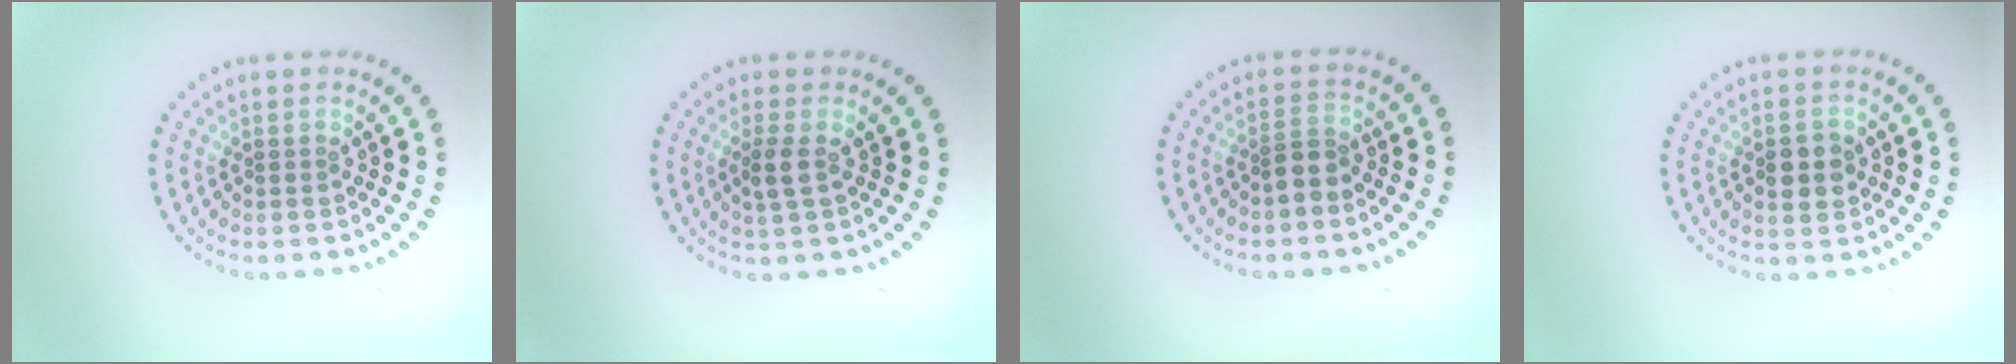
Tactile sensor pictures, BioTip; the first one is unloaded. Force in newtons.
{"total": 1.6, "press": 1.4, "slide": 0.7}
{"total": 2.0, "press": 1.6, "slide": 1.2}
{"total": 3.0, "press": 3.0, "slide": 0.0}